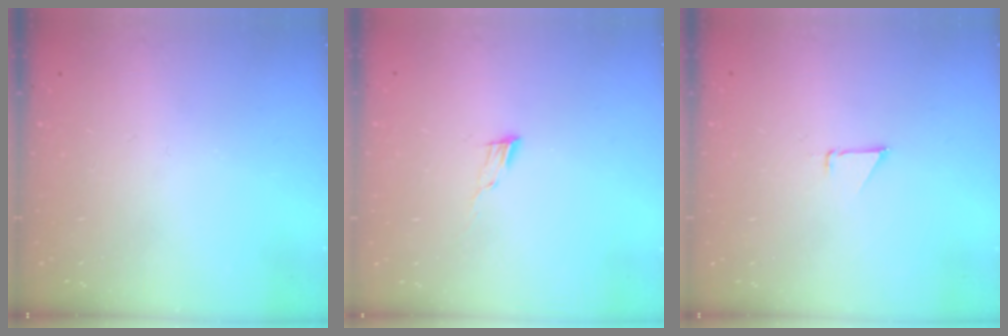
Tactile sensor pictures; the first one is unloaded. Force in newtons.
{"total": 4.6, "press": 4.6, "slide": 0.4}
{"total": 0.8, "press": 0.8, "slide": 0.1}